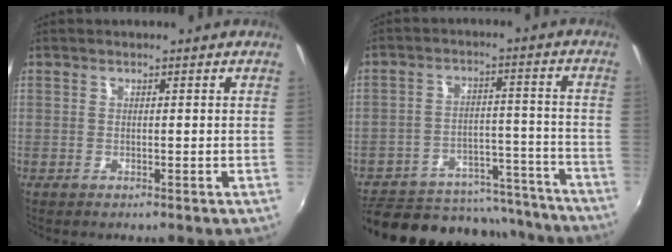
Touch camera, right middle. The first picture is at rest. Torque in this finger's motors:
{"motor_torque": [0.99, -1.14, 0.12, -0.21]}